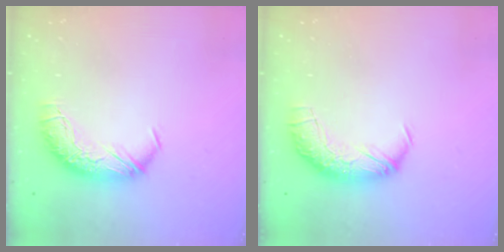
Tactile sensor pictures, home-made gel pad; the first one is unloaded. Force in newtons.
{"total": 2.4, "press": 1.1, "slide": 2.1}